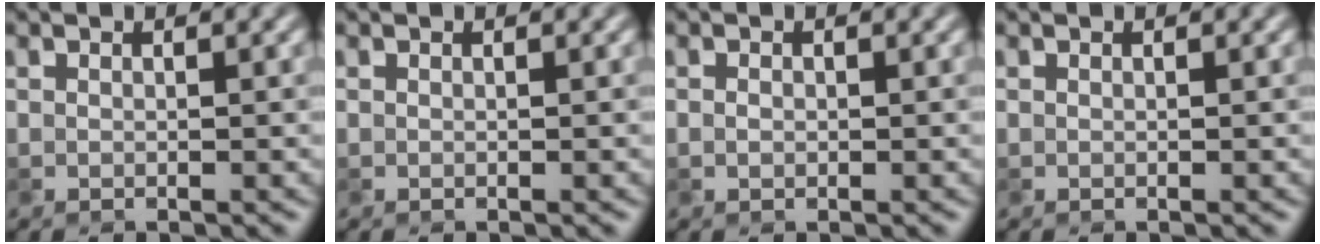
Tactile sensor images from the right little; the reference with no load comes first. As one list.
[{"total": 0.0}, {"total": 0.7, "force": [-0.1, 0.6, 0.4], "torque": [-0.006, 0.000, -0.003]}, {"total": 0.0}]